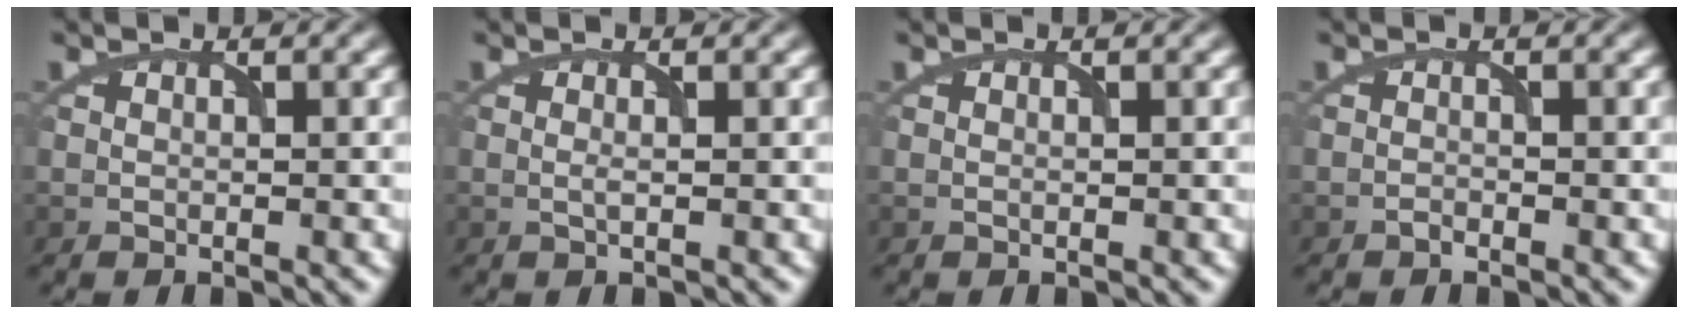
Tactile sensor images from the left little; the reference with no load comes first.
{"total": 0.6, "force": [0.0, 0.0, 0.6], "torque": [-0.017, -0.001, -0.001]}
{"total": 0.0}
{"total": 0.5, "force": [-0.5, 0.1, 0.2], "torque": [-0.003, 0.002, -0.011]}